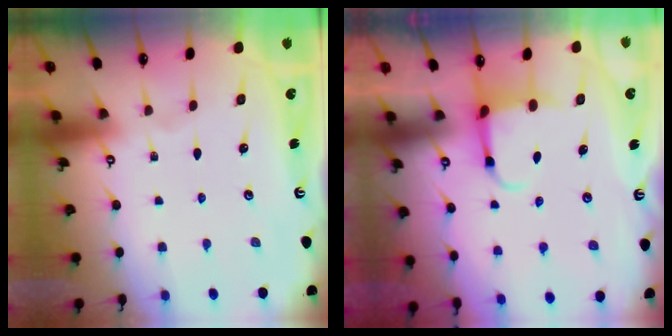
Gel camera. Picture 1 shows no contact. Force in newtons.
{"total": 3.8, "press": 3.7, "slide": 0.9}